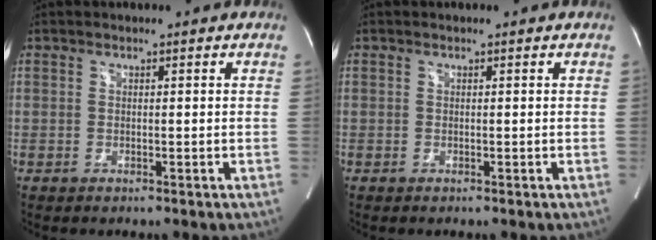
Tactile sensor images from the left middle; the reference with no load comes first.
{"total": 0.0}